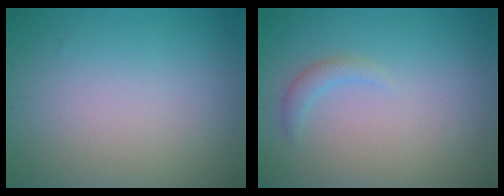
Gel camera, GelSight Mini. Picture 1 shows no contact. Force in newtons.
{"total": 1.3, "press": 1.3, "slide": 0.1}